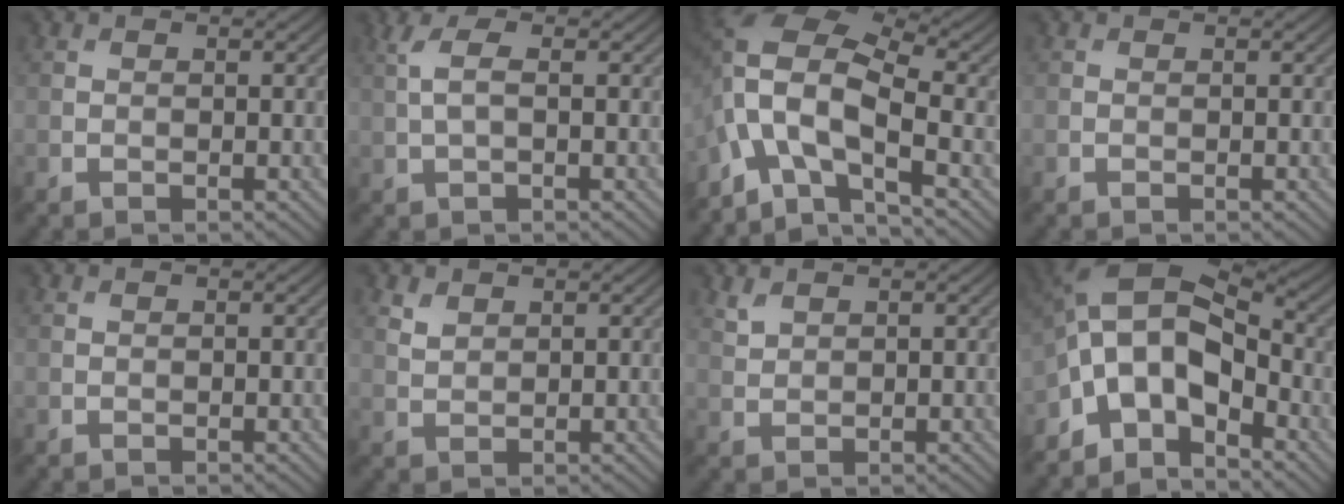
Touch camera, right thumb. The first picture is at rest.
{"total": 2.6, "force": [0.4, 0.8, 2.4], "torque": [-0.062, 0.006, 0.007]}
{"total": 12.3, "force": [-4.6, 5.6, 9.9], "torque": [-0.218, -0.010, -0.096]}
{"total": 0.0}
{"total": 0.0}
{"total": 1.9, "force": [1.4, 1.0, 0.8], "torque": [-0.025, -0.001, 0.032]}
{"total": 1.5, "force": [1.2, 0.6, 0.7], "torque": [-0.023, 0.000, 0.031]}
{"total": 11.4, "force": [-4.6, 6.6, 8.1], "torque": [-0.150, 0.000, -0.102]}